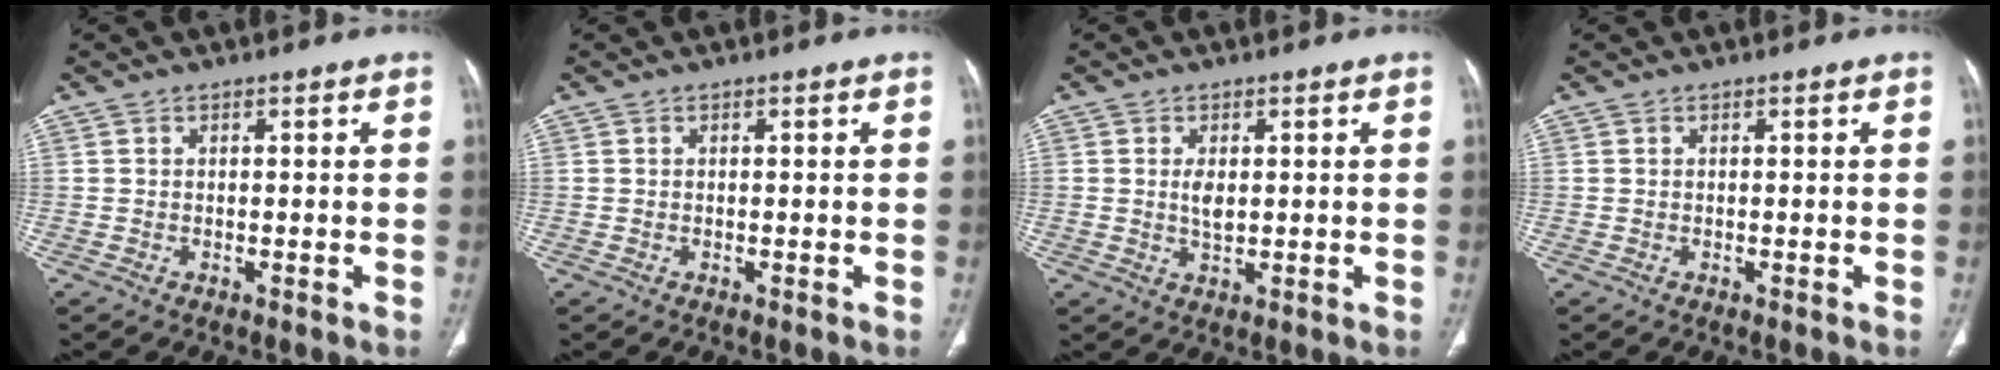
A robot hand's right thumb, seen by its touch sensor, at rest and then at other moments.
{"total": 0.0}
{"total": 2.6, "force": [0.3, 1.4, 2.1], "torque": [-0.039, -0.003, 0.007]}
{"total": 0.0}